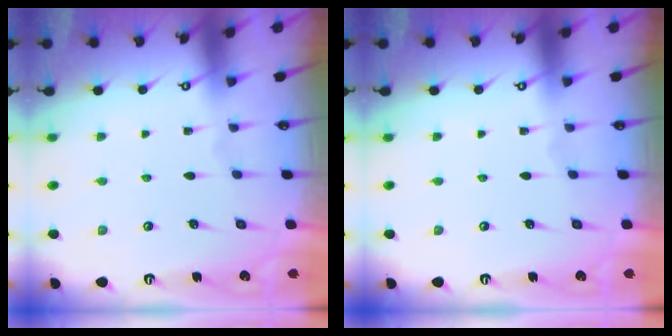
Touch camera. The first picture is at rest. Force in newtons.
{"total": 0.0}